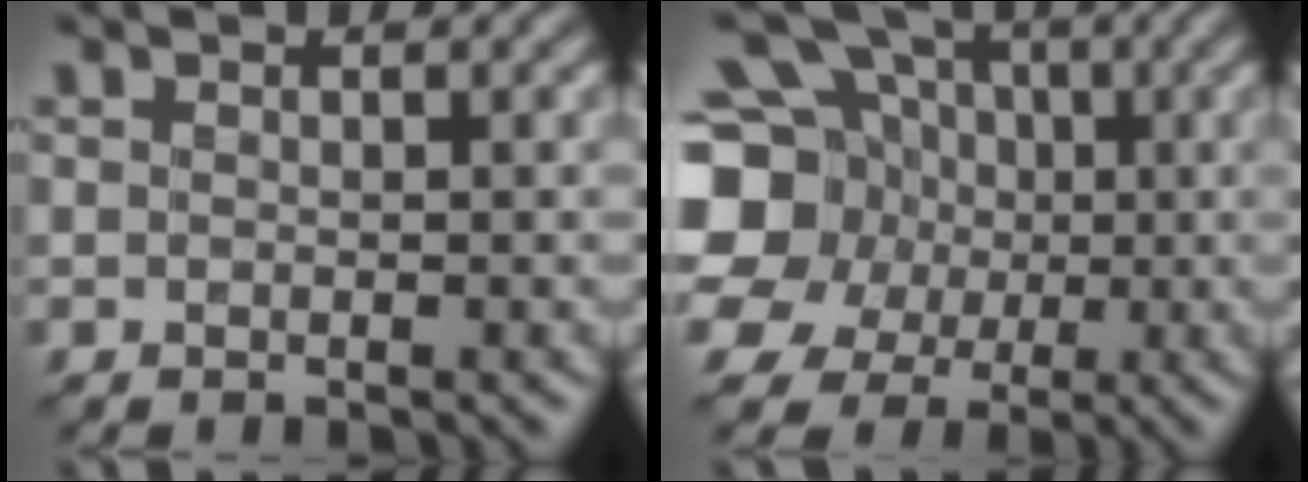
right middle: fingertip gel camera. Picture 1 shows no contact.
{"total": 16.1, "force": [1.5, 14.8, 6.0], "torque": [-0.173, 0.019, -0.014]}